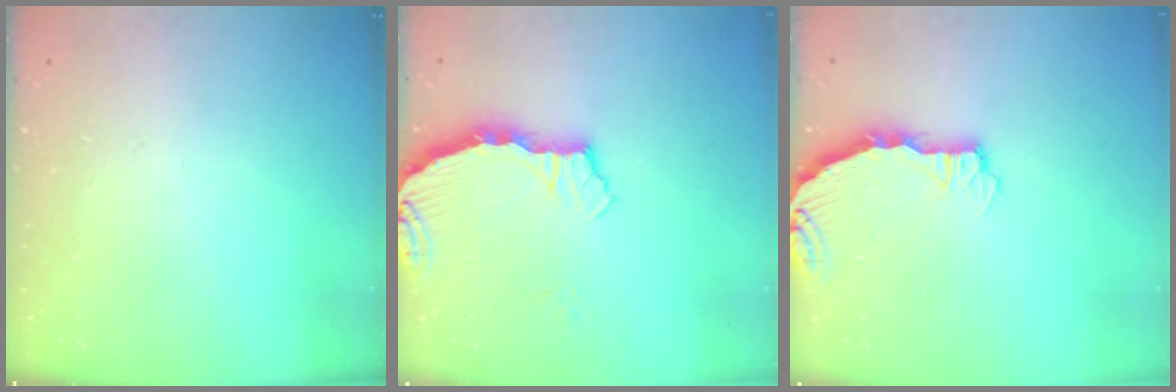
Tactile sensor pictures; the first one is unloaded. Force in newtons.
{"total": 3.4, "press": 3.3, "slide": 0.4}
{"total": 4.8, "press": 4.7, "slide": 0.7}